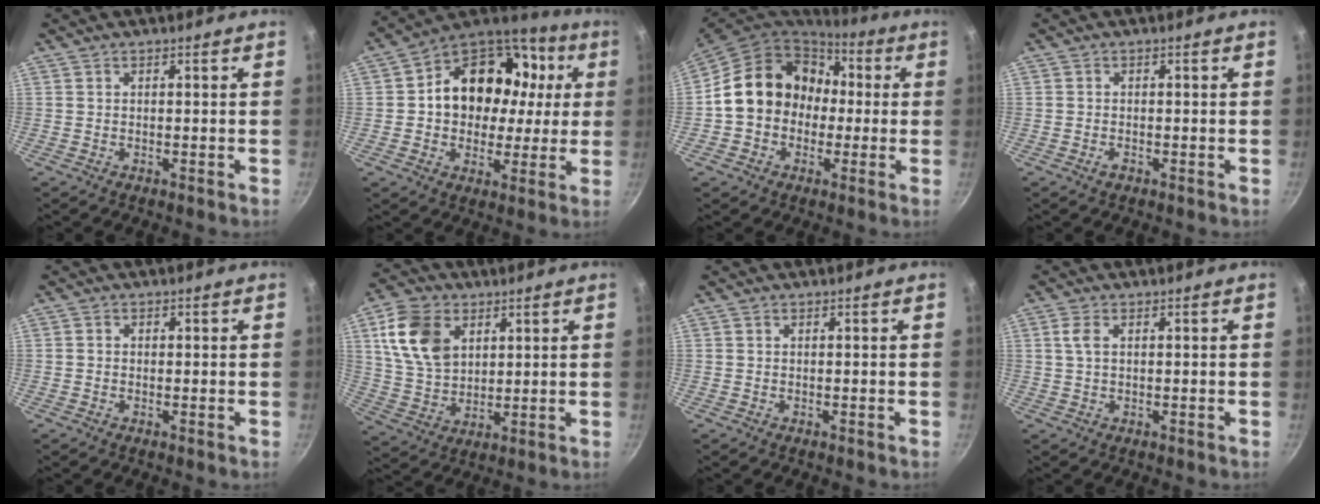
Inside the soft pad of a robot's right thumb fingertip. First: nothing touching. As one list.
[{"total": 20.5, "force": [2.8, 16.3, 12.0], "torque": [-0.162, 0.035, 0.039]}, {"total": 17.3, "force": [0.4, 14.7, 9.2], "torque": [-0.119, 0.052, -0.004]}, {"total": 1.2, "force": [-0.7, 0.8, 0.7], "torque": [-0.012, 0.003, -0.014]}, {"total": 0.7, "force": [0.0, 0.7, 0.3], "torque": [-0.004, 0.004, -0.001]}, {"total": 13.2, "force": [4.7, 9.3, 8.2], "torque": [-0.133, -0.015, 0.093]}, {"total": 0.0}, {"total": 2.4, "force": [0.6, 1.3, 2.0], "torque": [-0.042, 0.003, 0.012]}]